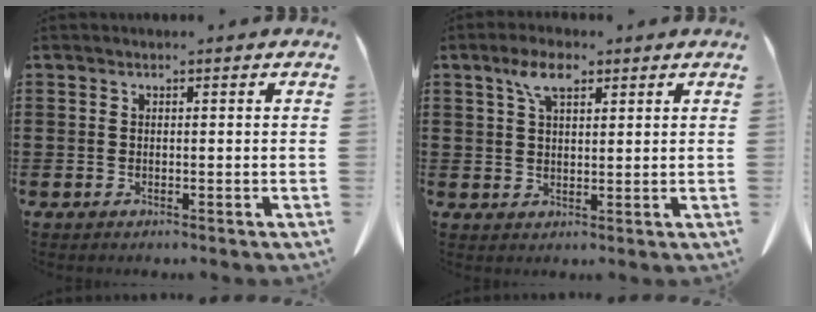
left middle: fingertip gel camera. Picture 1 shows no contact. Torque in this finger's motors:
{"motor_torque": [1.01, 0.68, 0.19, 0.01]}